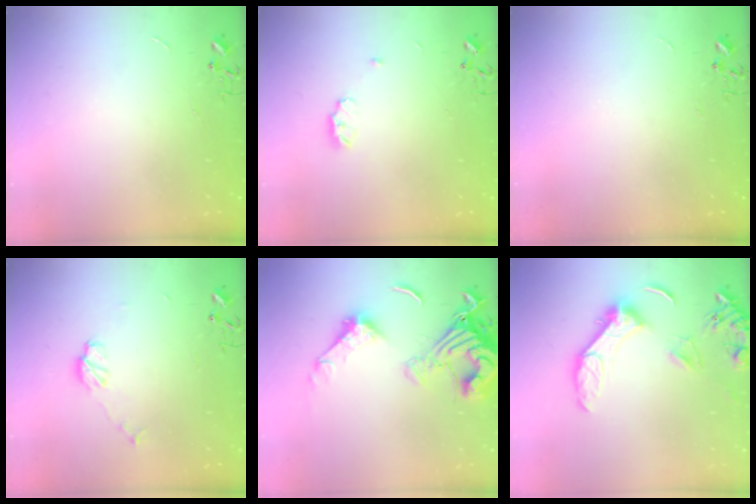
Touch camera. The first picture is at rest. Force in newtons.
{"total": 5.9, "press": 5.8, "slide": 0.6}
{"total": 0.0}
{"total": 6.7, "press": 6.7, "slide": 0.3}
{"total": 17.6, "press": 17.5, "slide": 2.0}
{"total": 14.7, "press": 14.7, "slide": 1.4}